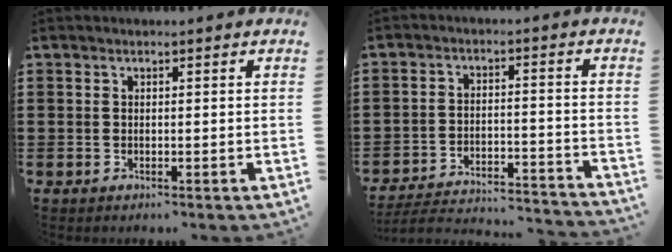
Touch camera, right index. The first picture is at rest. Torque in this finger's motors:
{"motor_torque": [0.38, 1.23, -1.05, -0.21]}